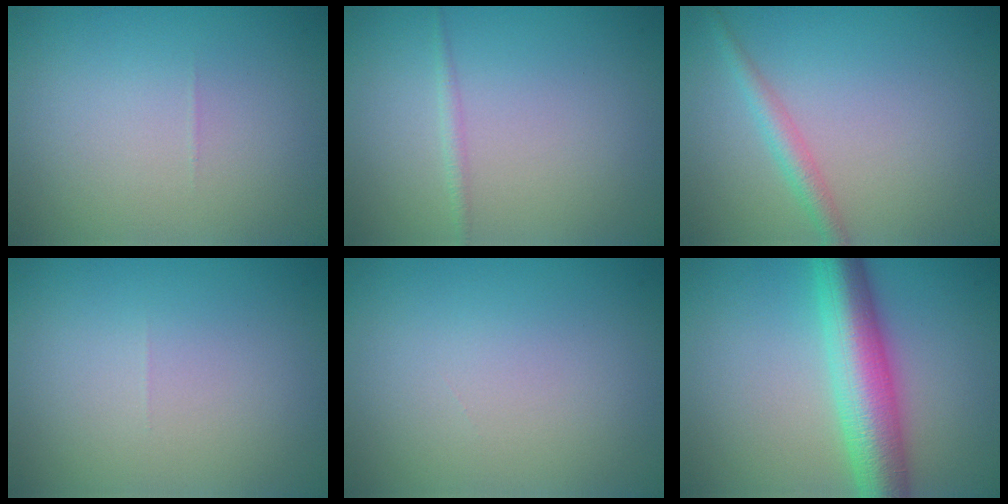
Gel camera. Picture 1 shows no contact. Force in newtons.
{"total": 0.8, "press": 0.8, "slide": 0.1}
{"total": 1.9, "press": 1.9, "slide": 0.0}
{"total": 0.0}
{"total": 0.0}
{"total": 7.6, "press": 7.6, "slide": 0.1}